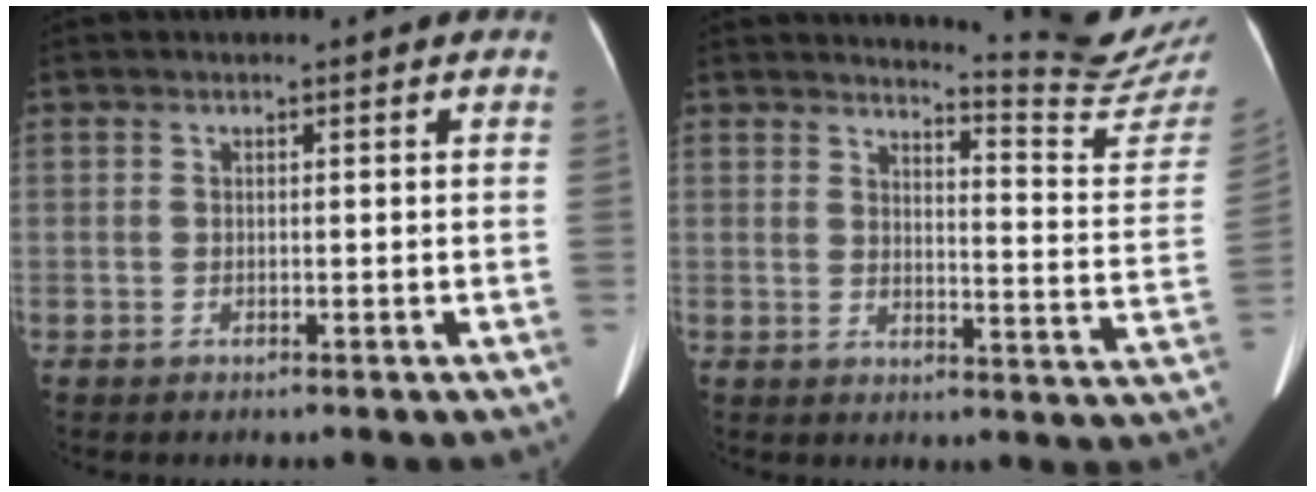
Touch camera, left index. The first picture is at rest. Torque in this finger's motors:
{"motor_torque": [0.65, -1.28, 0.01, 0.00]}